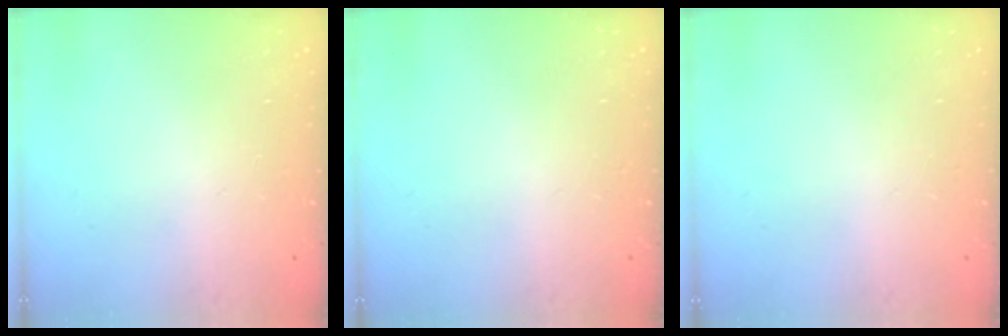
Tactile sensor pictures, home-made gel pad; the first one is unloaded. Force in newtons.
{"total": 0.0}
{"total": 0.0}